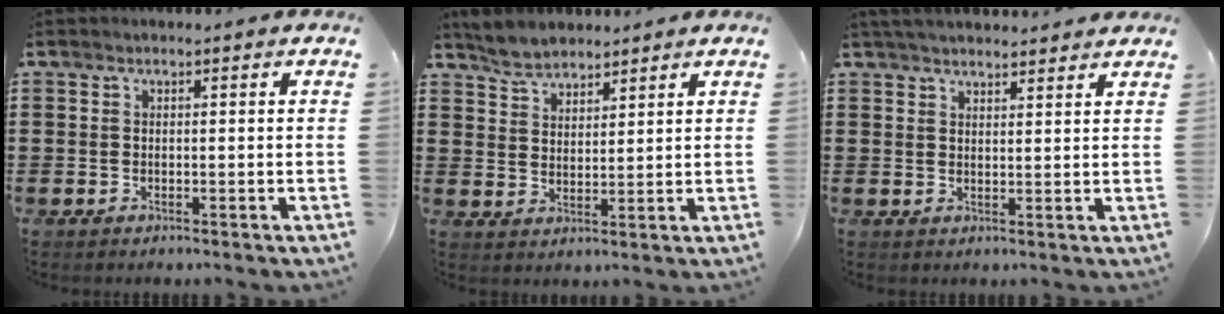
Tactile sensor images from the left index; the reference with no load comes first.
{"total": 4.2, "force": [4.0, 1.4, 0.6], "torque": [-0.026, -0.001, 0.076]}
{"total": 3.1, "force": [3.1, 0.3, 0.3], "torque": [-0.013, -0.003, 0.059]}